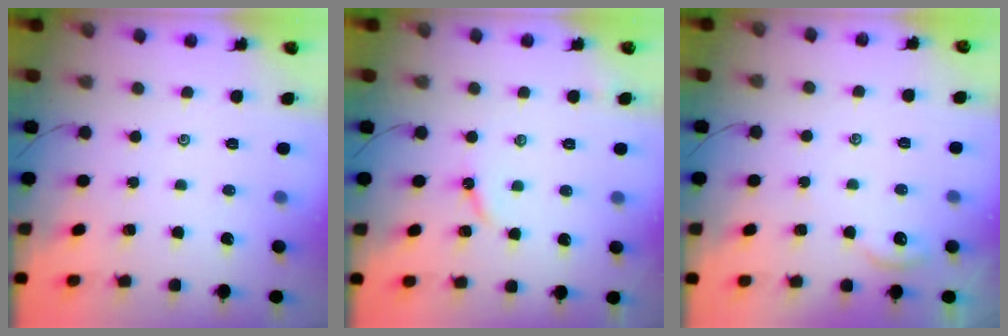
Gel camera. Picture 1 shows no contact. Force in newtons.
{"total": 4.9, "press": 4.9, "slide": 0.6}
{"total": 2.2, "press": 2.2, "slide": 0.2}